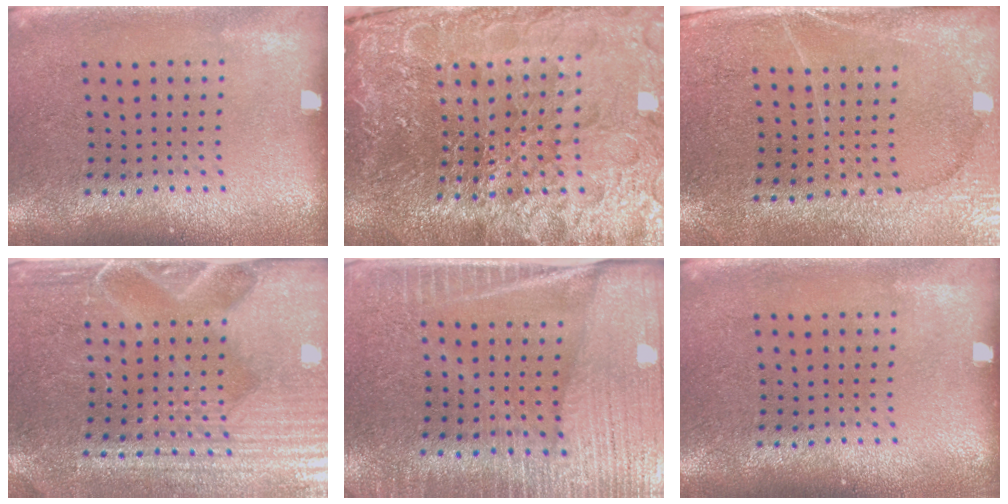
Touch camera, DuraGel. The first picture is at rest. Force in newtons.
{"total": 6.7, "press": 6.0, "slide": 3.1}
{"total": 3.0, "press": 2.8, "slide": 1.1}
{"total": 4.6, "press": 4.2, "slide": 1.8}
{"total": 4.1, "press": 3.7, "slide": 1.8}
{"total": 0.0}